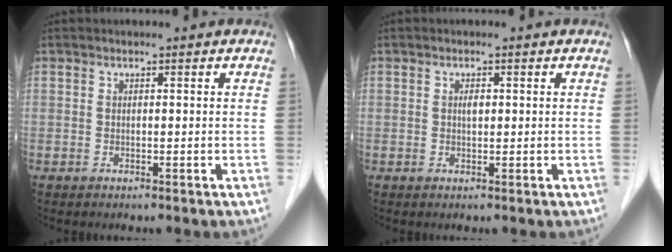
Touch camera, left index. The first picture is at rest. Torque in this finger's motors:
{"motor_torque": [0.16, 0.16, 0.08, 0.03]}